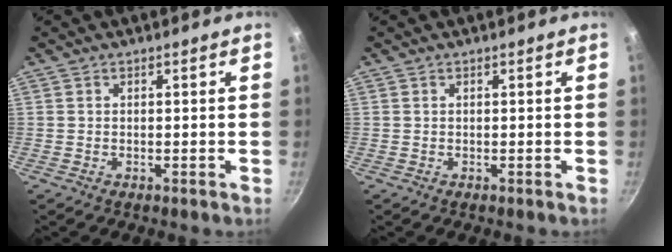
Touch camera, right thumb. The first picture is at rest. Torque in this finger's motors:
{"motor_torque": [-0.06, 0.05, -0.01, 0.00, 0.03]}